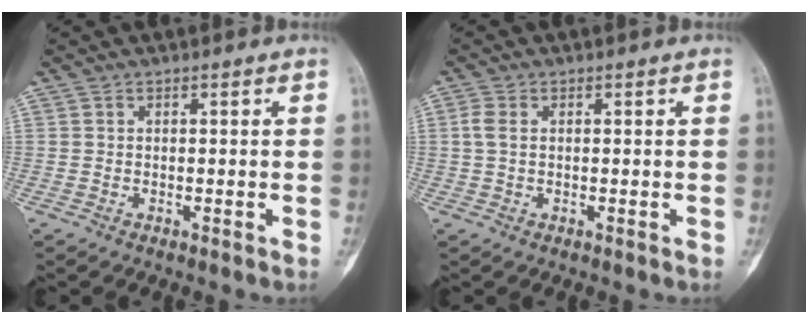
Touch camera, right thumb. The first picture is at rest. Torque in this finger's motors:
{"motor_torque": [-0.19, 0.02, 0.45, 0.07, 0.04]}